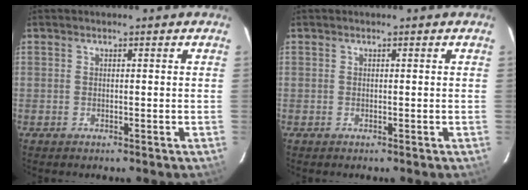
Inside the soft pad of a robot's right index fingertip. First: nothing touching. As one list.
[{"total": 0.0}]